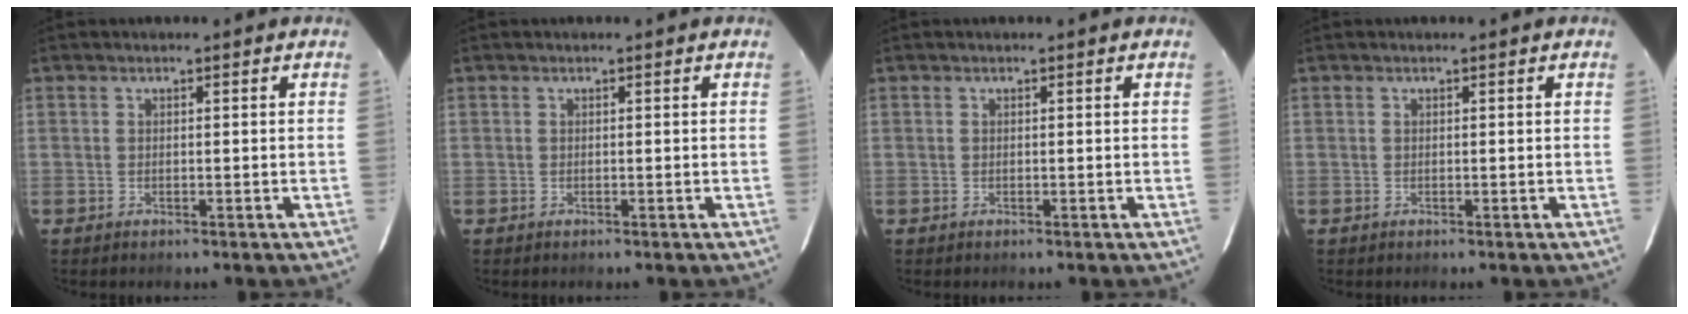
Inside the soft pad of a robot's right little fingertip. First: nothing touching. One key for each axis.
{"total": 0.0}
{"total": 0.0}
{"total": 0.0}